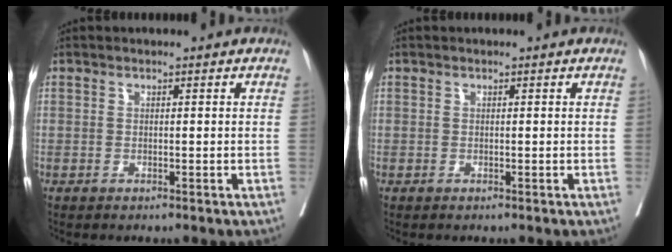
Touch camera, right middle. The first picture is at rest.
{"total": 0.0}